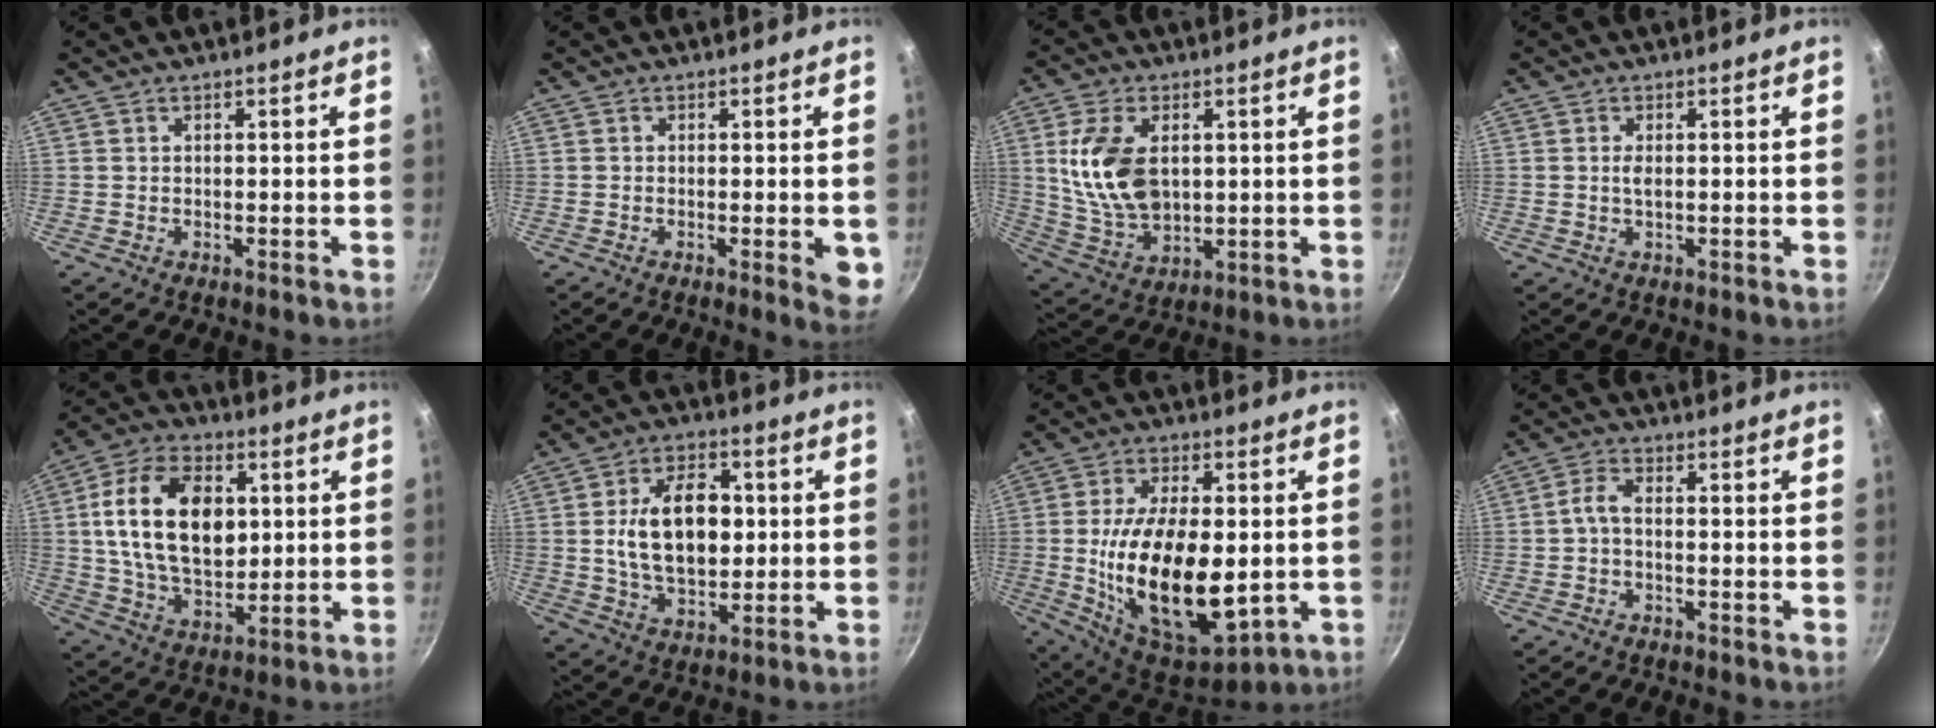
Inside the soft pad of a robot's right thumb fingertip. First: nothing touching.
{"total": 5.1, "force": [-1.1, 1.3, 4.9], "torque": [-0.052, -0.006, -0.013]}
{"total": 14.1, "force": [2.3, 8.8, 10.7], "torque": [-0.188, -0.019, 0.056]}
{"total": 1.4, "force": [0.1, 0.5, 1.3], "torque": [-0.027, 0.000, 0.002]}
{"total": 19.3, "force": [3.3, 12.2, 14.5], "torque": [-0.239, -0.001, 0.055]}
{"total": 14.9, "force": [1.3, 9.3, 11.5], "torque": [-0.166, 0.003, 0.020]}
{"total": 23.7, "force": [-2.0, 12.1, 20.2], "torque": [-0.347, -0.007, -0.017]}
{"total": 3.0, "force": [-1.0, 1.3, 2.6], "torque": [-0.063, 0.017, -0.028]}